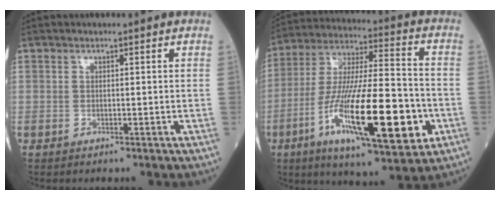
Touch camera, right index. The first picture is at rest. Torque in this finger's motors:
{"motor_torque": [2.14, 0.00, 0.63, 0.21]}